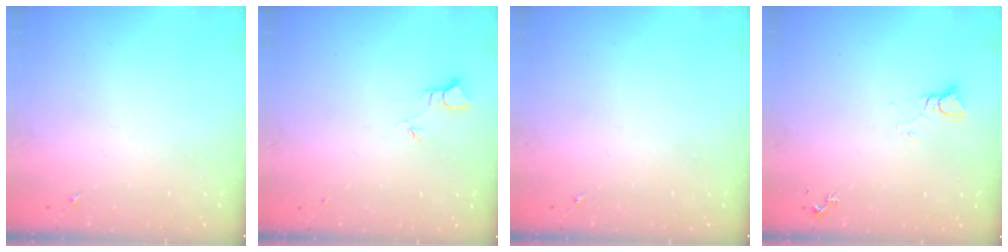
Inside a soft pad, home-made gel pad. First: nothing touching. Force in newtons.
{"total": 1.8, "press": 1.8, "slide": 0.0}
{"total": 0.0}
{"total": 3.0, "press": 3.0, "slide": 0.2}